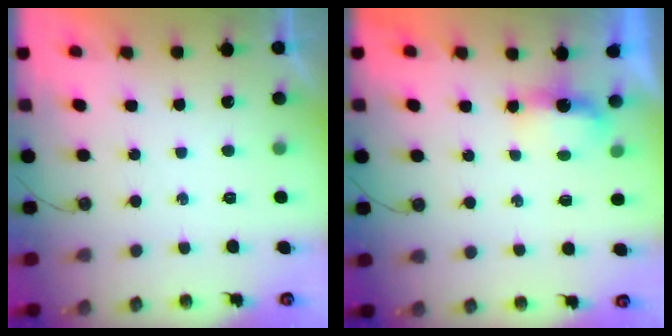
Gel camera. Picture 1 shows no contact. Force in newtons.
{"total": 3.8, "press": 3.7, "slide": 0.6}